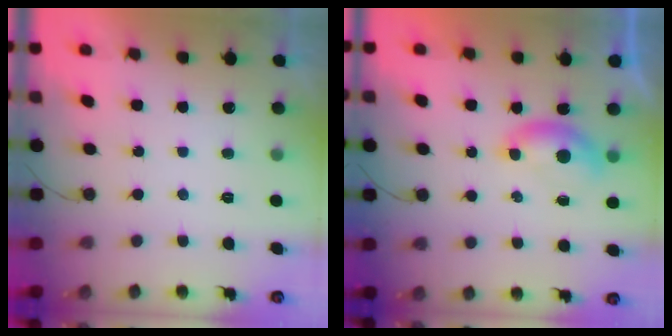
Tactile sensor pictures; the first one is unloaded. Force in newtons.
{"total": 5.9, "press": 5.8, "slide": 0.8}